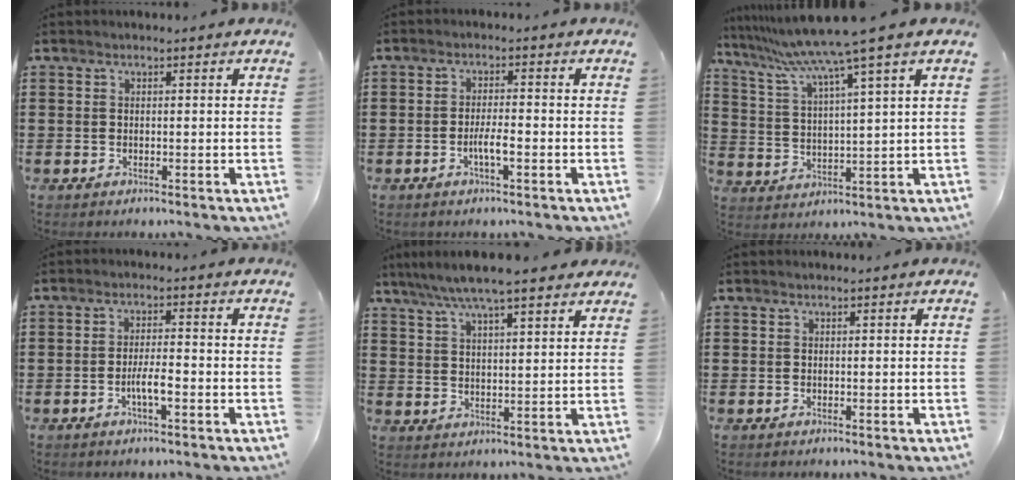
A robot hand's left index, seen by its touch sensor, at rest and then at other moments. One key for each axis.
{"total": 3.2, "fx": -1.1, "fy": 0.6, "fz": 3.0, "tx": -0.051, "ty": 0.003, "tz": -0.020}
{"total": 8.5, "fx": 6.7, "fy": -1.6, "fz": 5.0, "tx": -0.122, "ty": -0.042, "tz": 0.107}
{"total": 3.7, "fx": -1.3, "fy": 0.7, "fz": 3.4, "tx": -0.066, "ty": 0.001, "tz": -0.026}
{"total": 6.6, "fx": 5.5, "fy": 0.6, "fz": 3.5, "tx": -0.085, "ty": -0.012, "tz": 0.096}
{"total": 0.0}